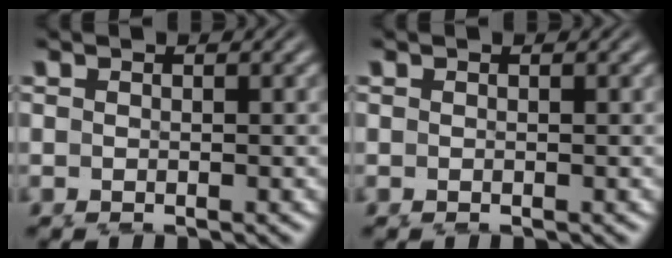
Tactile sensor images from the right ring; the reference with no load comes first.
{"total": 0.0}